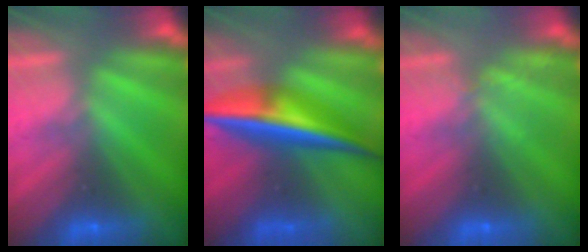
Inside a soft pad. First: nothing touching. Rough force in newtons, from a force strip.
{"total": 9.2}
{"total": 2.1}